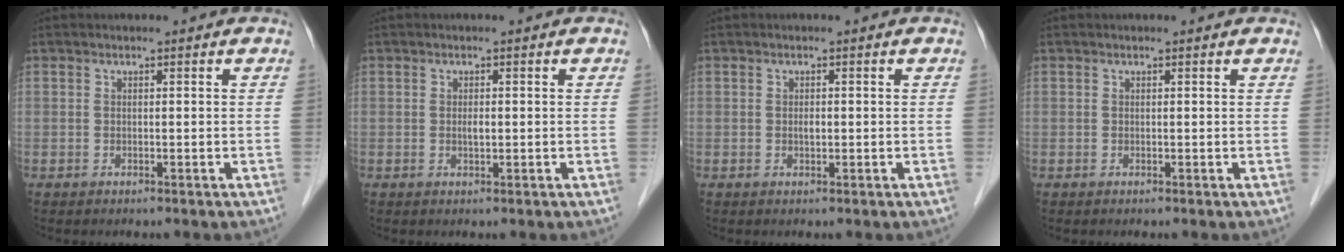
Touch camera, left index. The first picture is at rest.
{"total": 1.0, "force": [0.0, 0.3, 1.0], "torque": [-0.019, -0.001, 0.001]}
{"total": 0.8, "force": [0.0, 0.4, 0.8], "torque": [-0.015, 0.000, 0.000]}
{"total": 0.7, "force": [0.7, 0.1, 0.2], "torque": [-0.008, 0.003, 0.005]}